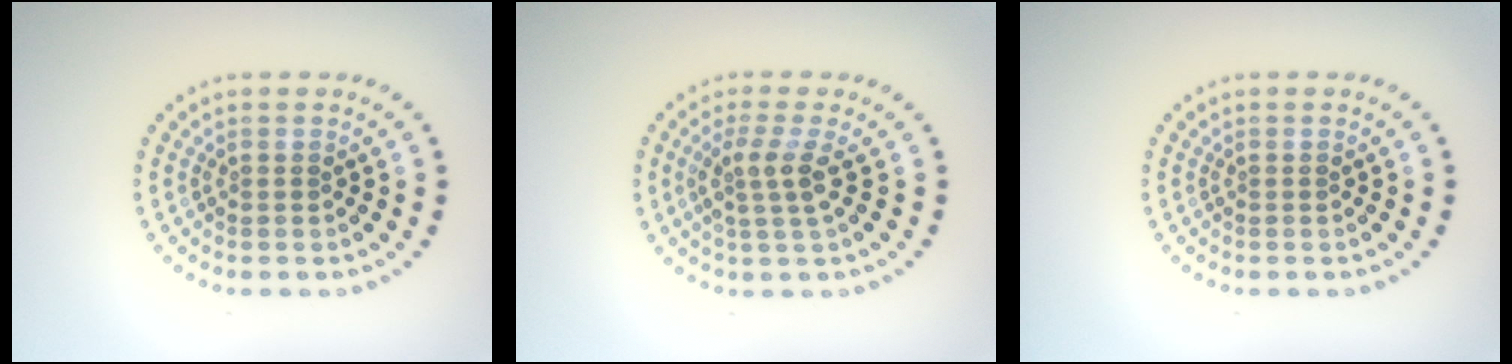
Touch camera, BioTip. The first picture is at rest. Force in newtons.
{"total": 2.7, "press": 2.1, "slide": 1.7}
{"total": 0.0}